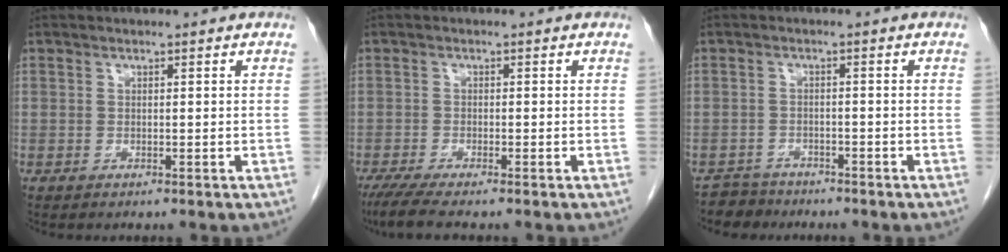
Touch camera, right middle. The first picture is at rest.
{"total": 4.7, "force": [-3.7, -0.1, 2.9], "torque": [-0.054, -0.014, -0.066]}
{"total": 3.2, "force": [-2.8, 1.3, -0.8], "torque": [0.009, 0.000, -0.051]}